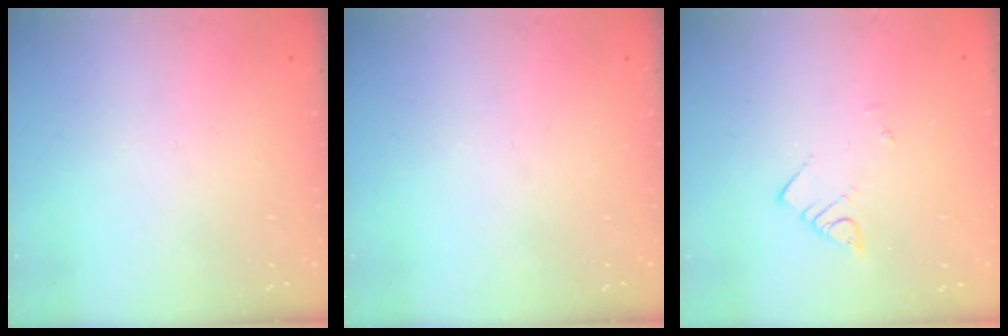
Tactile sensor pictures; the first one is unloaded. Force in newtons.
{"total": 0.0}
{"total": 3.6, "press": 3.6, "slide": 0.6}